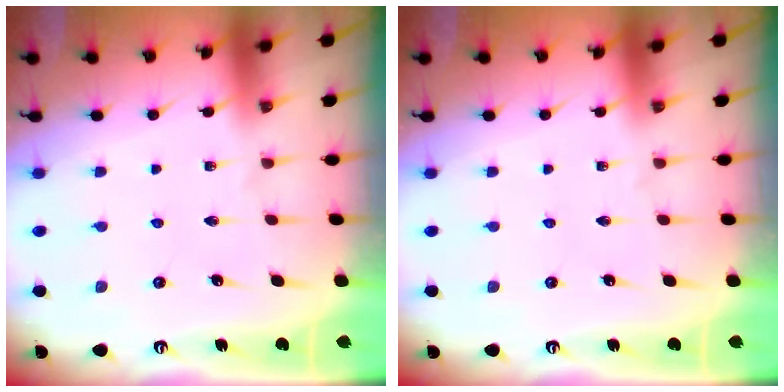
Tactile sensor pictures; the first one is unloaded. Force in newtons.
{"total": 0.0}